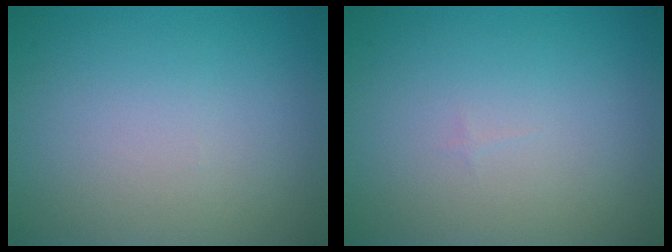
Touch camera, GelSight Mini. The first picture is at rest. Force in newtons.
{"total": 0.0}